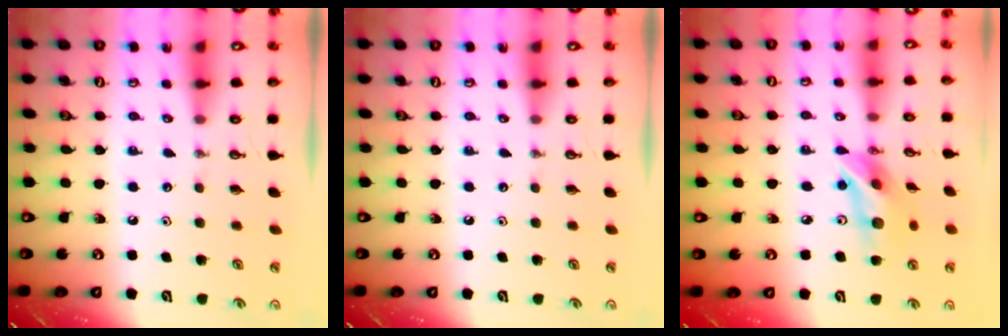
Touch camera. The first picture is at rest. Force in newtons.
{"total": 0.0}
{"total": 14.6, "press": 14.2, "slide": 3.4}